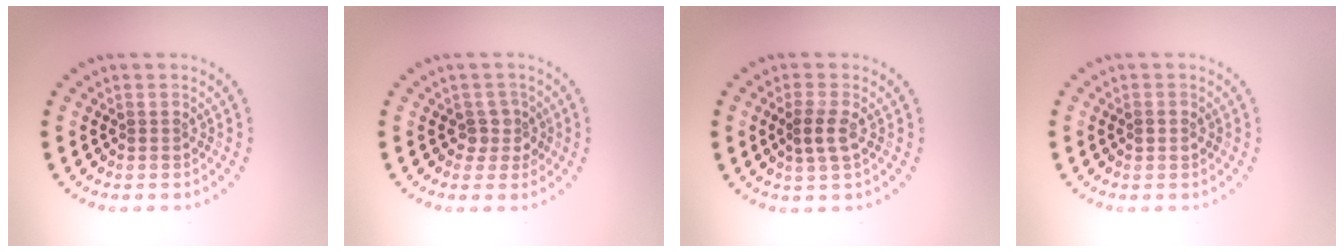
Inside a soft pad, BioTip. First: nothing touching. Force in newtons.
{"total": 1.9, "press": 1.5, "slide": 1.1}
{"total": 2.1, "press": 1.9, "slide": 0.7}
{"total": 1.1, "press": 1.0, "slide": 0.3}